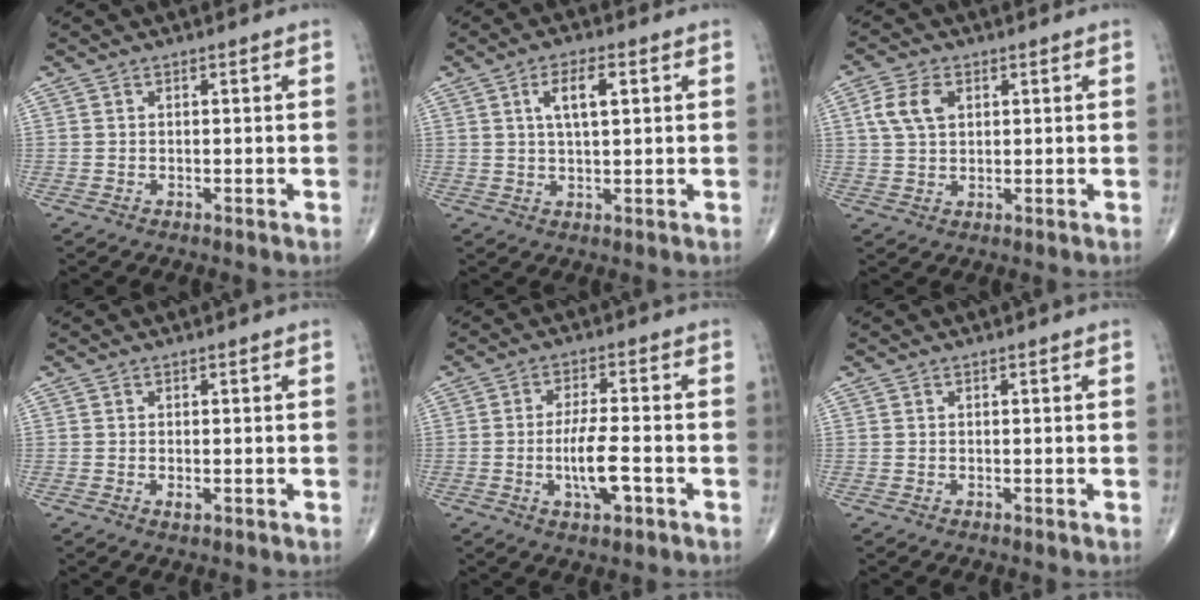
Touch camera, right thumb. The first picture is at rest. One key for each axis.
{"total": 6.1, "fx": 2.0, "fy": 2.3, "fz": 5.2, "tx": -0.090, "ty": -0.001, "tz": 0.035}
{"total": 6.1, "fx": 1.9, "fy": 3.9, "fz": 4.3, "tx": -0.086, "ty": 0.004, "tz": 0.034}
{"total": 1.0, "fx": -0.3, "fy": 0.4, "fz": 0.8, "tx": -0.014, "ty": -0.002, "tz": -0.006}
{"total": 7.5, "fx": -2.2, "fy": 2.3, "fz": 6.8, "tx": -0.123, "ty": 0.007, "tz": -0.040}
{"total": 0.0}